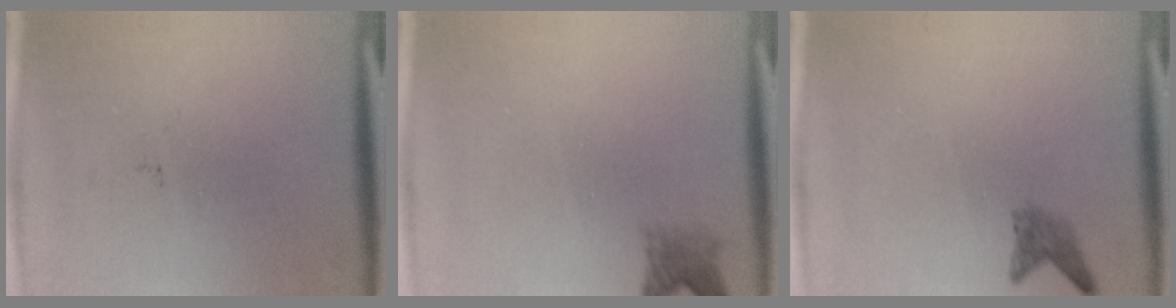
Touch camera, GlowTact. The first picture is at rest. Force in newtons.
{"total": 2.2}
{"total": 1.6}